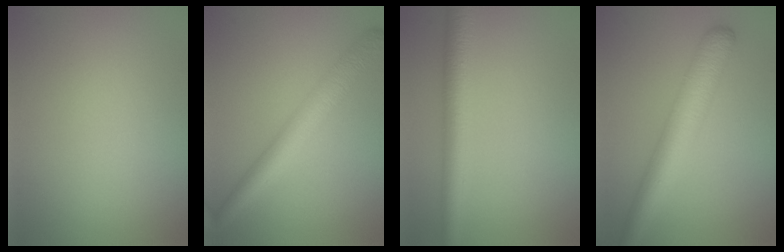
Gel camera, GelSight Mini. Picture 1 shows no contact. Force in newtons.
{"total": 4.4, "press": 4.4, "slide": 0.1}
{"total": 4.9, "press": 4.9, "slide": 0.3}
{"total": 5.6, "press": 5.6, "slide": 0.2}